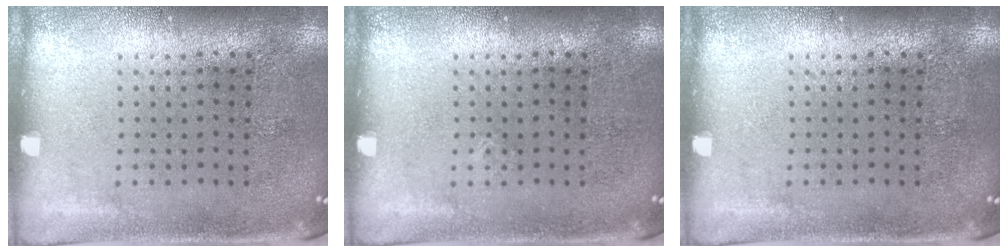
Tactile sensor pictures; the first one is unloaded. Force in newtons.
{"total": 0.0}
{"total": 0.0}